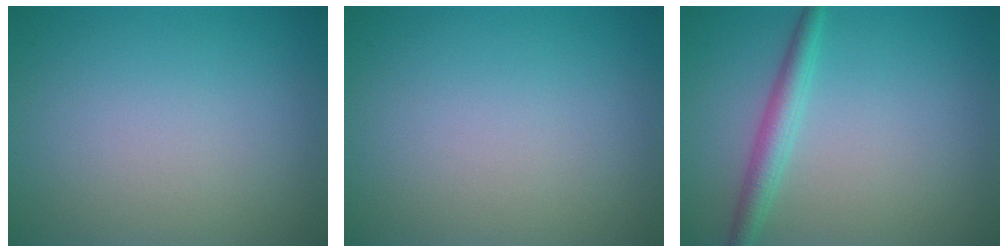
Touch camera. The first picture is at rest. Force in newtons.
{"total": 0.0}
{"total": 2.5, "press": 2.5, "slide": 0.1}